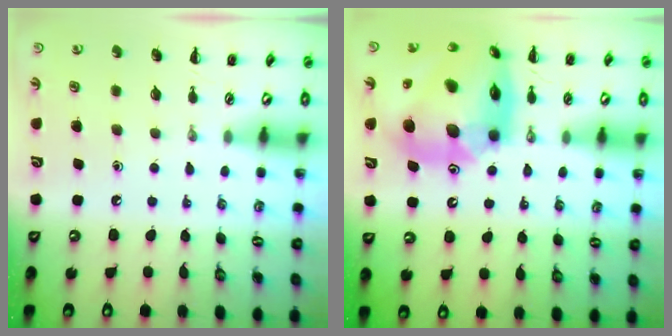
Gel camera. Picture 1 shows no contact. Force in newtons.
{"total": 22.0, "press": 21.1, "slide": 6.3}